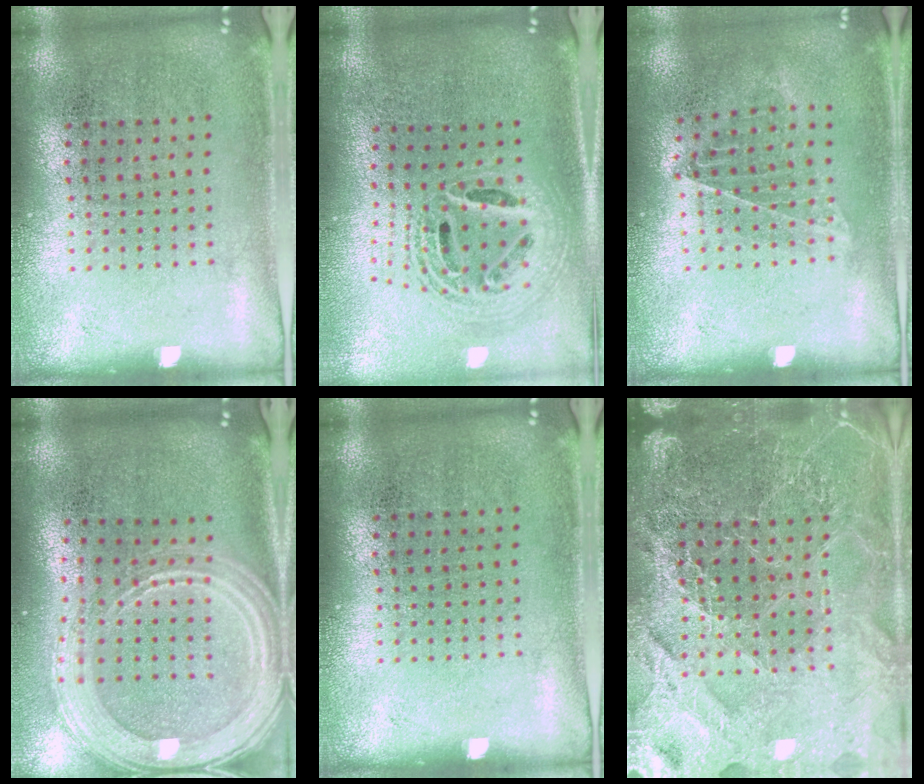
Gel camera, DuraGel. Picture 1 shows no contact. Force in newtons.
{"total": 2.2, "press": 1.6, "slide": 1.4}
{"total": 0.9, "press": 0.9, "slide": 0.3}
{"total": 3.0, "press": 2.5, "slide": 1.6}
{"total": 0.0}
{"total": 5.0, "press": 4.5, "slide": 2.1}